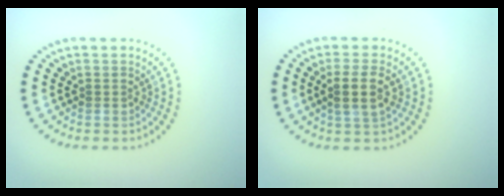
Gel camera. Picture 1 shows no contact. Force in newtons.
{"total": 2.9, "press": 2.7, "slide": 1.2}